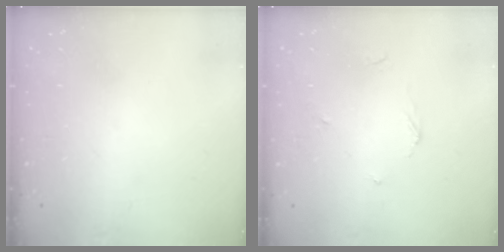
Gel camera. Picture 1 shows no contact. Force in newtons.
{"total": 2.8, "press": 2.8, "slide": 0.2}